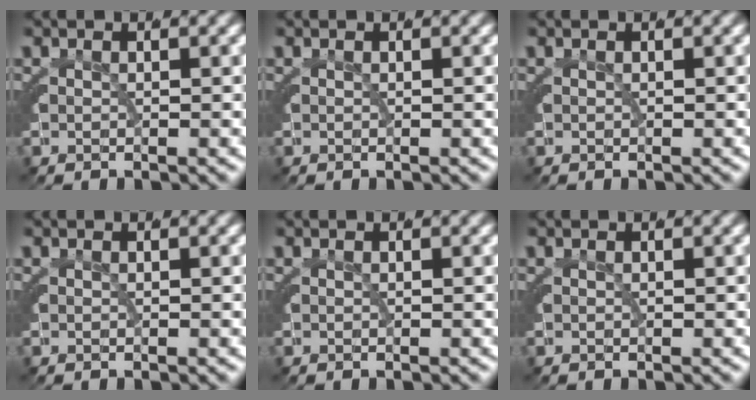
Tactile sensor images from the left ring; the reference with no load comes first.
{"total": 0.0}
{"total": 0.0}
{"total": 0.0}
{"total": 0.0}
{"total": 0.0}